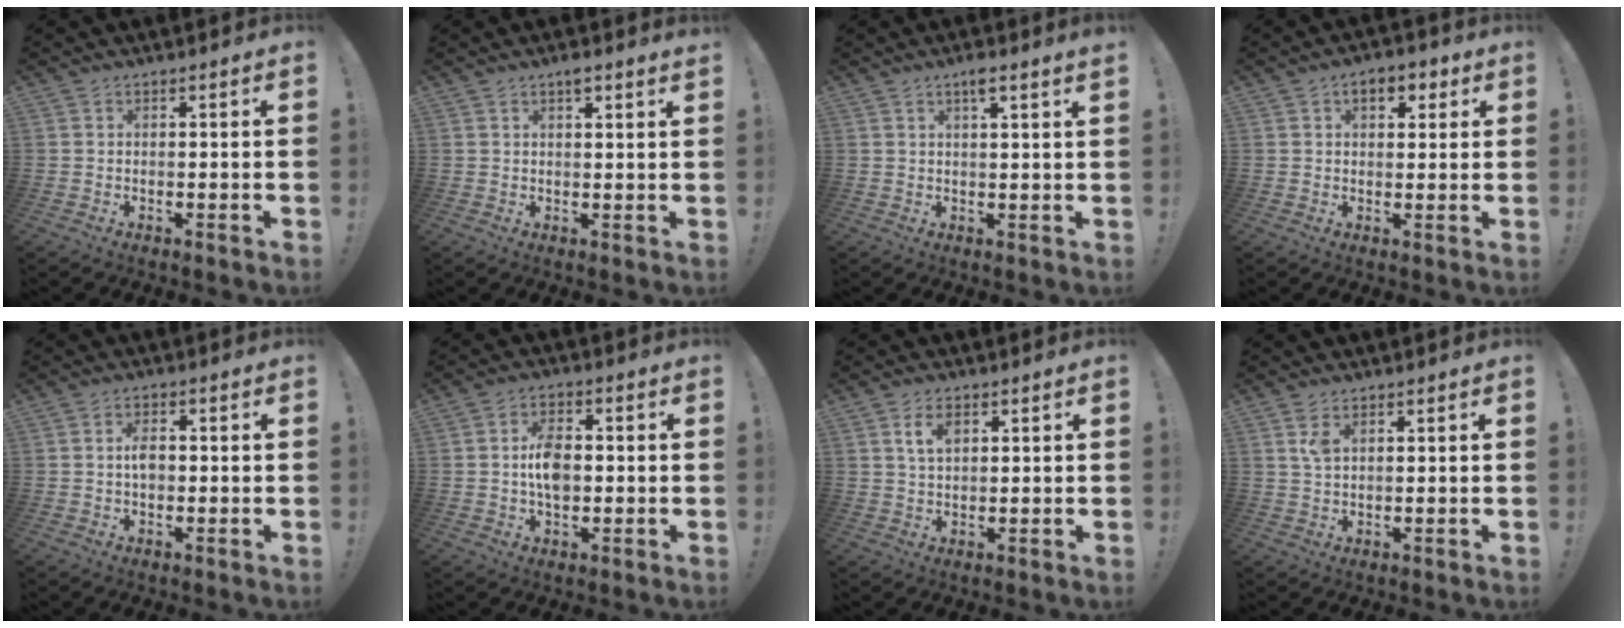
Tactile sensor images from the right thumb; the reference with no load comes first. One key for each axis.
{"total": 2.2, "fx": 1.6, "fy": -0.1, "fz": 1.5, "tx": -0.024, "ty": -0.005, "tz": 0.024}
{"total": 3.5, "fx": 2.2, "fy": -0.4, "fz": 2.6, "tx": -0.038, "ty": -0.009, "tz": 0.032}
{"total": 5.5, "fx": 2.2, "fy": 3.4, "fz": 3.7, "tx": -0.046, "ty": 0.001, "tz": 0.035}
{"total": 3.3, "fx": -0.3, "fy": 2.0, "fz": 2.6, "tx": -0.048, "ty": 0.009, "tz": -0.005}
{"total": 8.2, "fx": -0.8, "fy": 5.1, "fz": 6.4, "tx": -0.107, "ty": 0.010, "tz": -0.015}
{"total": 4.8, "fx": 2.3, "fy": 2.7, "fz": 3.2, "tx": -0.052, "ty": -0.001, "tz": 0.041}
{"total": 3.3, "fx": 1.6, "fy": 1.5, "fz": 2.5, "tx": -0.042, "ty": -0.004, "tz": 0.026}